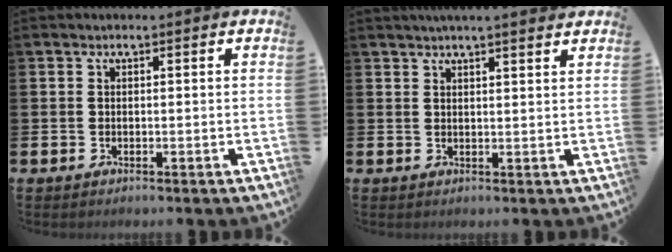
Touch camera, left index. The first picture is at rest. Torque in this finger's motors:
{"motor_torque": [0.55, -0.63, 0.82, 0.21]}